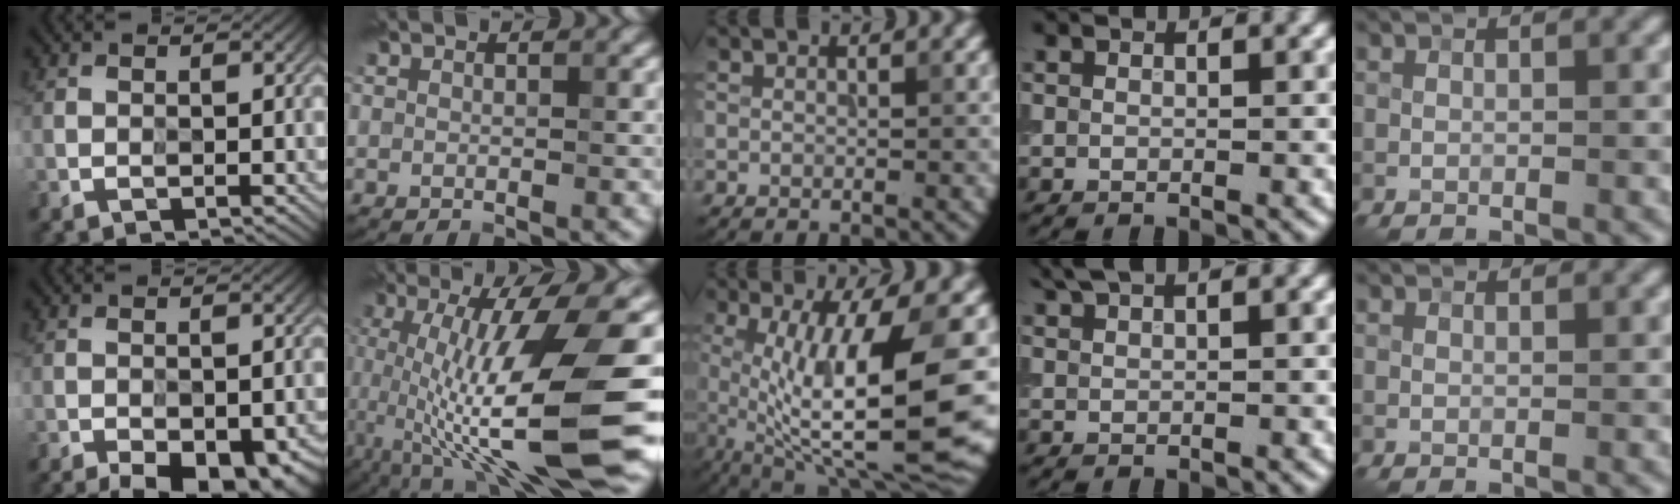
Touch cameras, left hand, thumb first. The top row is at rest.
{"thumb": {"total": 8.9, "force": [-6.2, 3.2, 5.5], "torque": [-0.088, -0.020, -0.088]}, "index": {"total": 13.8, "force": [-2.0, 2.9, 13.3], "torque": [-0.215, -0.004, -0.029]}, "middle": {"total": 11.8, "force": [0.1, 2.6, 11.5], "torque": [-0.191, -0.012, 0.008]}, "ring": {"total": 1.5, "force": [1.2, 0.3, 0.7], "torque": [-0.013, 0.003, 0.027]}, "little": {"total": 1.2, "force": [1.2, 0.2, 0.3], "torque": [-0.012, -0.003, 0.010]}}